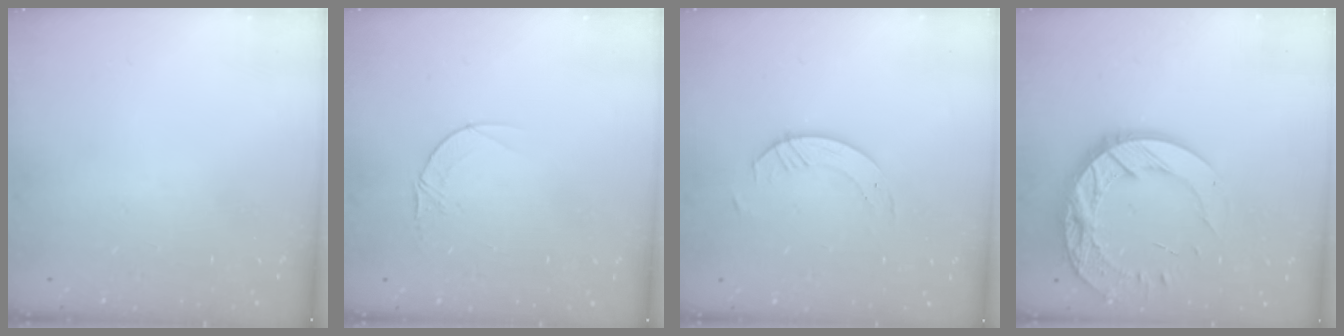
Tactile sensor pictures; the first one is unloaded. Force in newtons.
{"total": 4.1, "press": 4.1, "slide": 0.4}
{"total": 3.5, "press": 3.5, "slide": 0.4}
{"total": 20.4, "press": 20.3, "slide": 1.7}